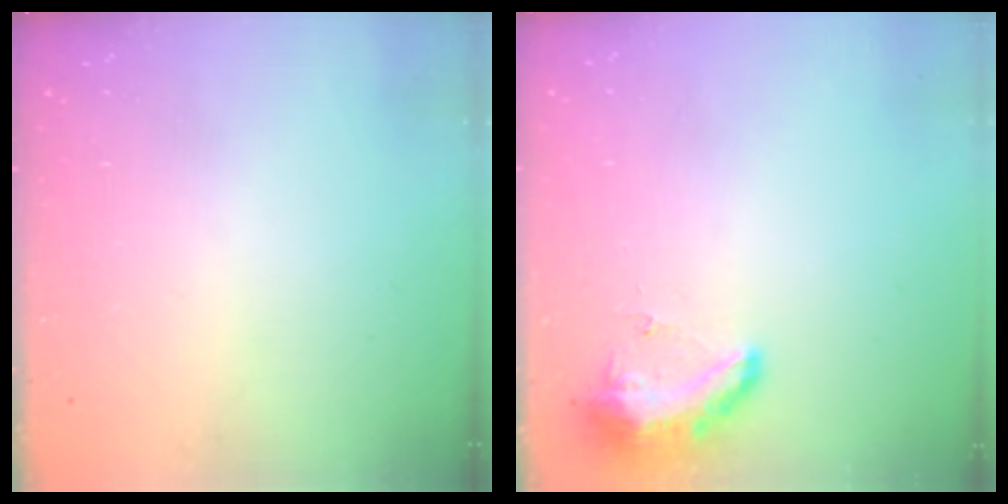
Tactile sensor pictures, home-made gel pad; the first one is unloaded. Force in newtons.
{"total": 9.1, "press": 8.9, "slide": 1.9}